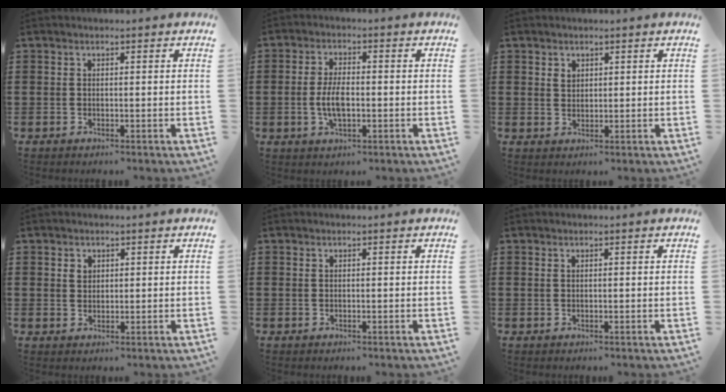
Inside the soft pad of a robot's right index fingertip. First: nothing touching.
{"total": 4.9, "force": [-0.7, 1.8, 4.5], "torque": [-0.096, -0.003, -0.015]}
{"total": 1.4, "force": [1.0, 1.0, 0.3], "torque": [-0.009, 0.003, 0.019]}
{"total": 1.3, "force": [0.7, 1.0, 0.4], "torque": [-0.010, 0.003, 0.014]}
{"total": 0.0}
{"total": 0.0}